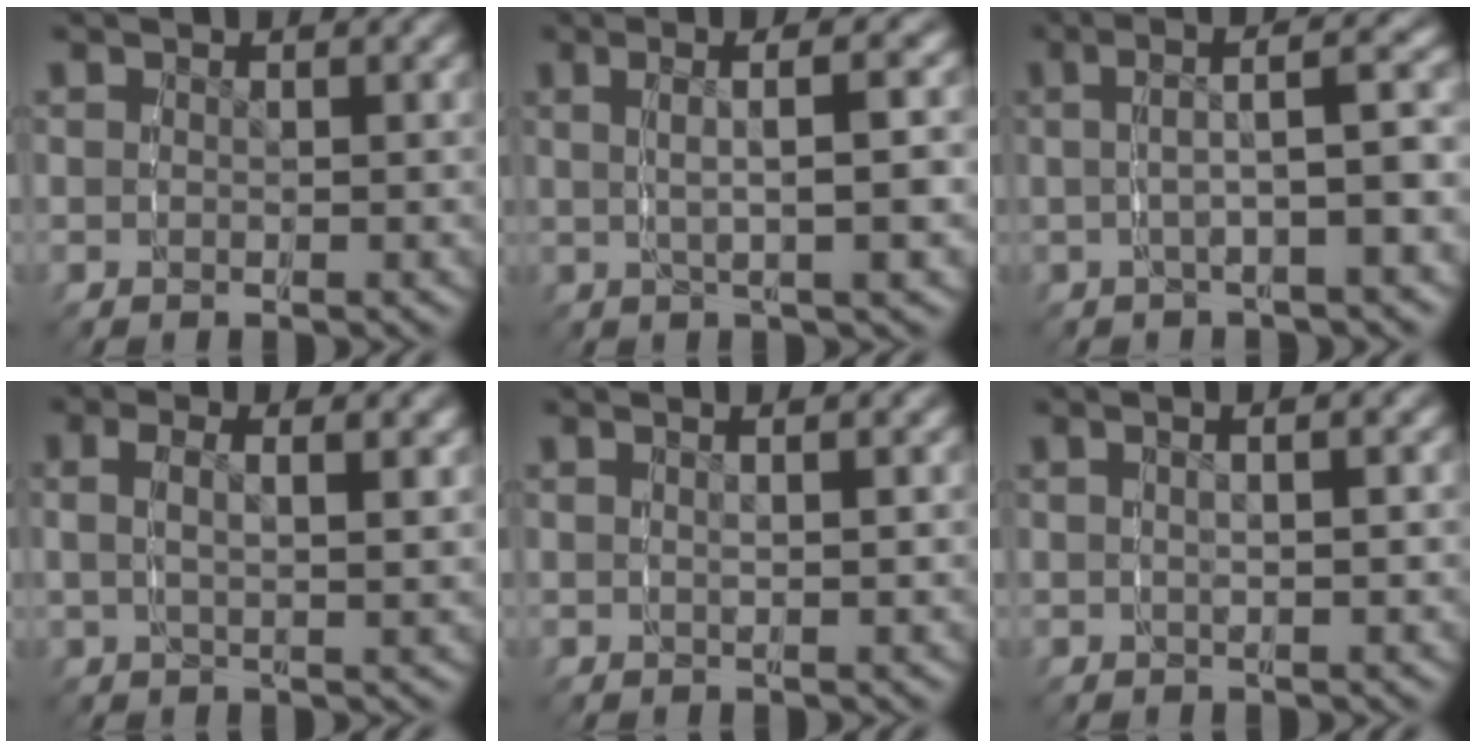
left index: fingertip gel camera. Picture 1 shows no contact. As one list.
[{"total": 4.6, "force": [1.1, 0.6, 4.5], "torque": [-0.066, 0.013, 0.019]}, {"total": 4.9, "force": [0.2, 1.2, 4.8], "torque": [-0.063, 0.021, -0.003]}, {"total": 3.1, "force": [1.1, 1.1, 2.7], "torque": [-0.054, 0.002, 0.018]}, {"total": 1.0, "force": [0.2, -0.2, 1.0], "torque": [-0.017, 0.001, 0.007]}, {"total": 1.7, "force": [0.3, 0.2, 1.6], "torque": [-0.024, 0.007, 0.007]}]